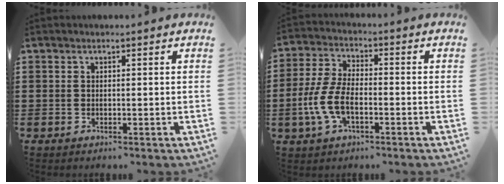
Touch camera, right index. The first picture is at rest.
{"total": 7.7, "force": [-2.3, 3.9, 6.2], "torque": [-0.154, -0.007, -0.051]}